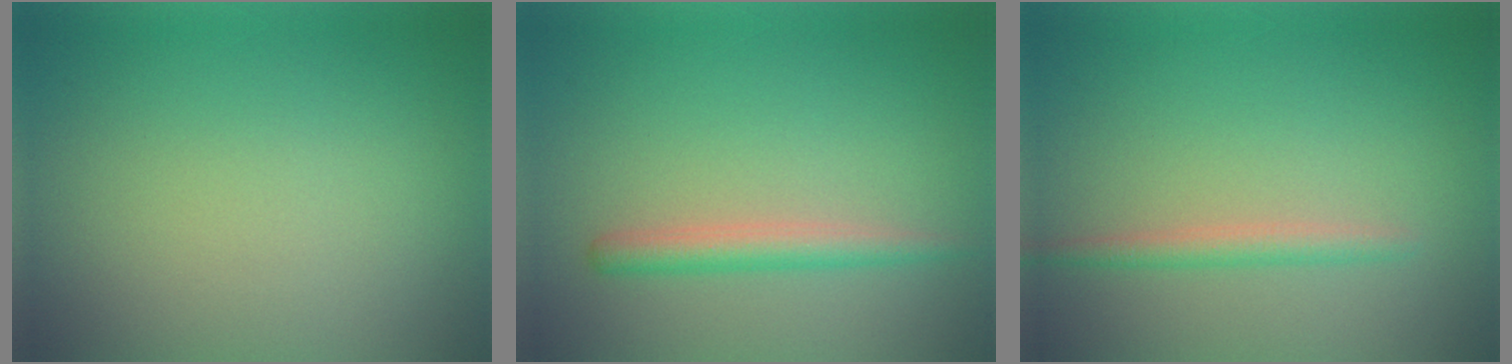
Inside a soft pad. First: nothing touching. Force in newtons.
{"total": 2.2, "press": 2.2, "slide": 0.0}
{"total": 1.5, "press": 1.5, "slide": 0.0}